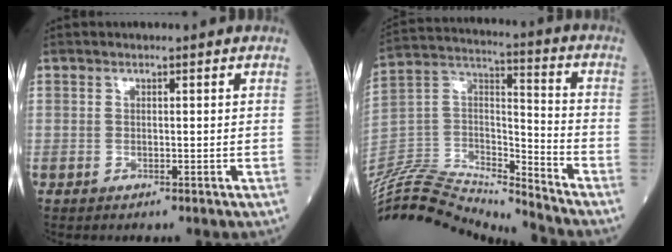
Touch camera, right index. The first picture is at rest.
{"total": 19.2, "force": [-18.8, 0.8, 3.3], "torque": [-0.063, 0.048, -0.331]}